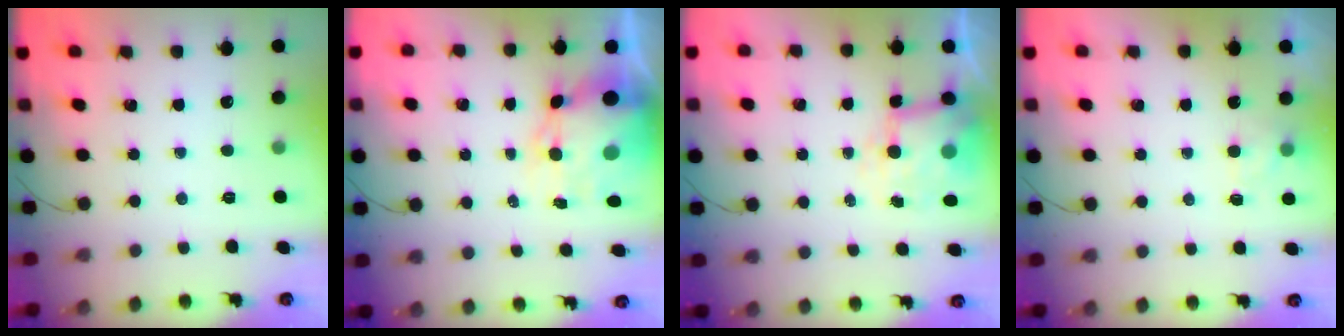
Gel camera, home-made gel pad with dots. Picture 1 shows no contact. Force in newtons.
{"total": 10.7, "press": 10.4, "slide": 2.8}
{"total": 6.5, "press": 6.5, "slide": 0.5}
{"total": 2.0, "press": 1.5, "slide": 1.3}